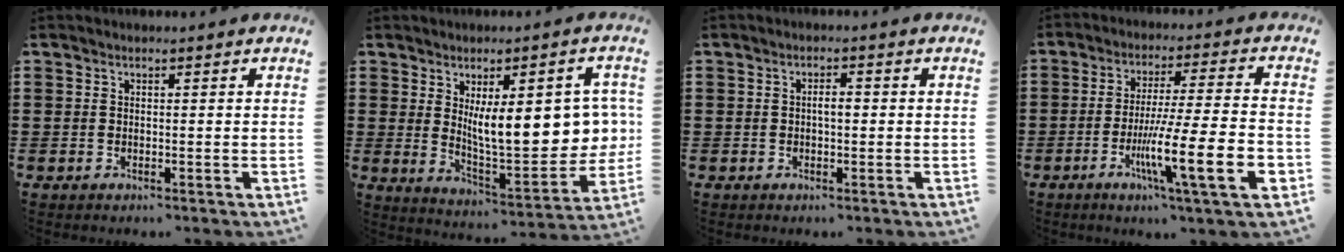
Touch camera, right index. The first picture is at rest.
{"total": 12.9, "force": [2.5, 4.4, 11.9], "torque": [-0.174, -0.008, 0.042]}
{"total": 1.9, "force": [-0.1, 0.6, 1.8], "torque": [-0.033, 0.002, -0.003]}
{"total": 14.8, "force": [-5.4, 1.5, 13.7], "torque": [-0.247, -0.007, -0.090]}